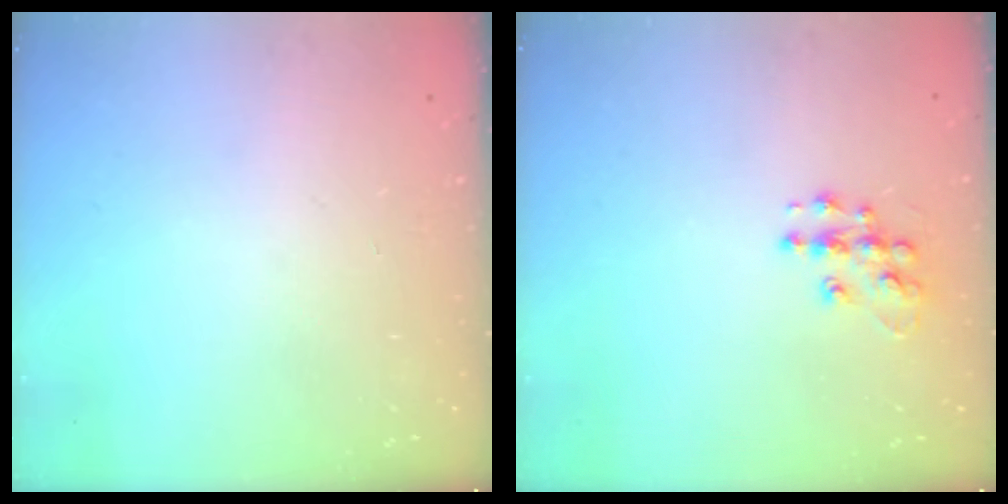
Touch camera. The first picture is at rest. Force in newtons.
{"total": 9.4, "press": 9.4, "slide": 0.5}